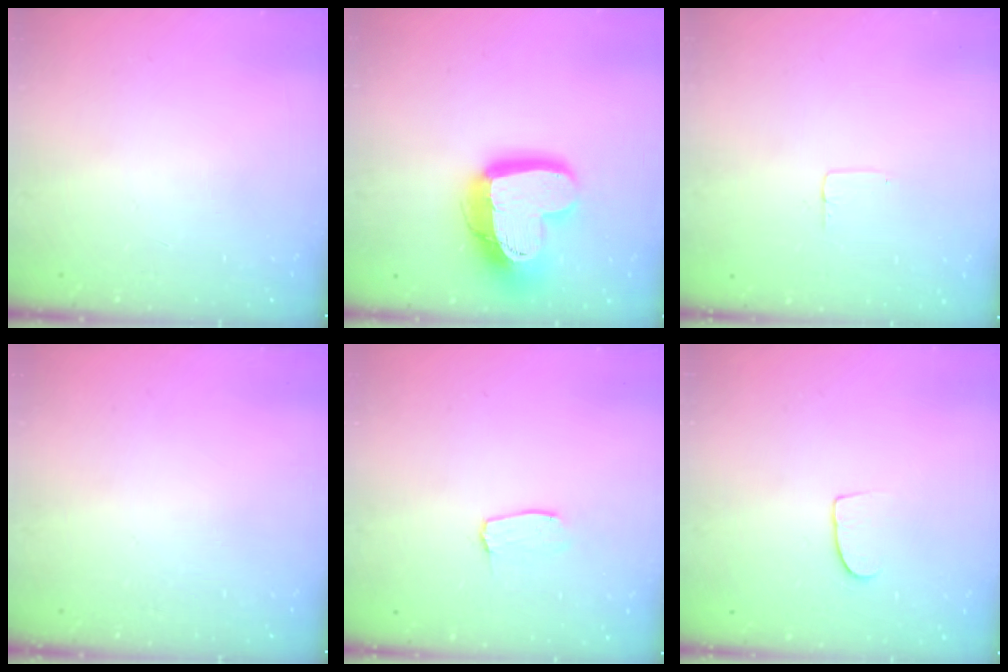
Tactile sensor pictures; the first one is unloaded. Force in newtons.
{"total": 18.8, "press": 18.7, "slide": 1.8}
{"total": 2.5, "press": 2.5, "slide": 0.1}
{"total": 0.0}
{"total": 4.0, "press": 4.0, "slide": 0.3}
{"total": 6.8, "press": 6.8, "slide": 0.6}